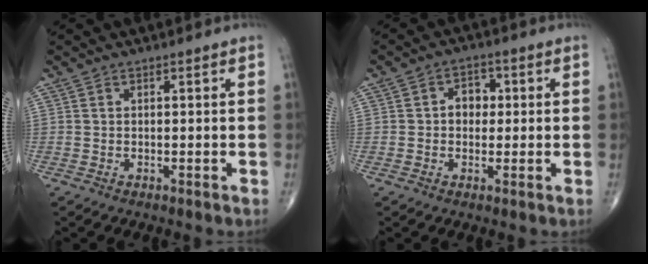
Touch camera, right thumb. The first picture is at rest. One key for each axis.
{"total": 4.3, "fx": 0.3, "fy": 3.4, "fz": 2.6, "tx": -0.015, "ty": 0.011, "tz": -0.002}